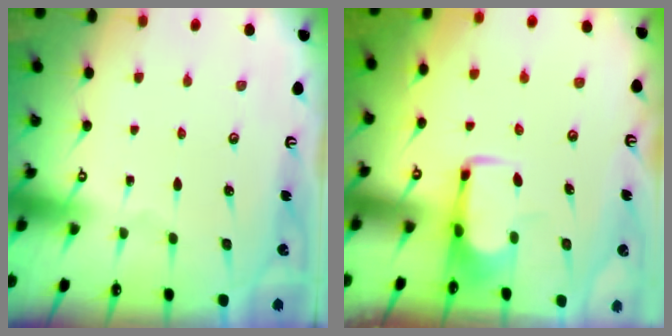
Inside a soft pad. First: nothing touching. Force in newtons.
{"total": 1.9, "press": 1.9, "slide": 0.5}